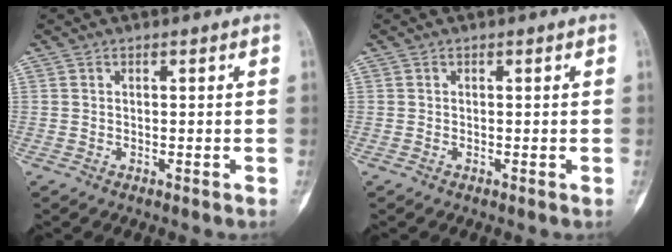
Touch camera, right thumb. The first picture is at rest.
{"total": 0.0}